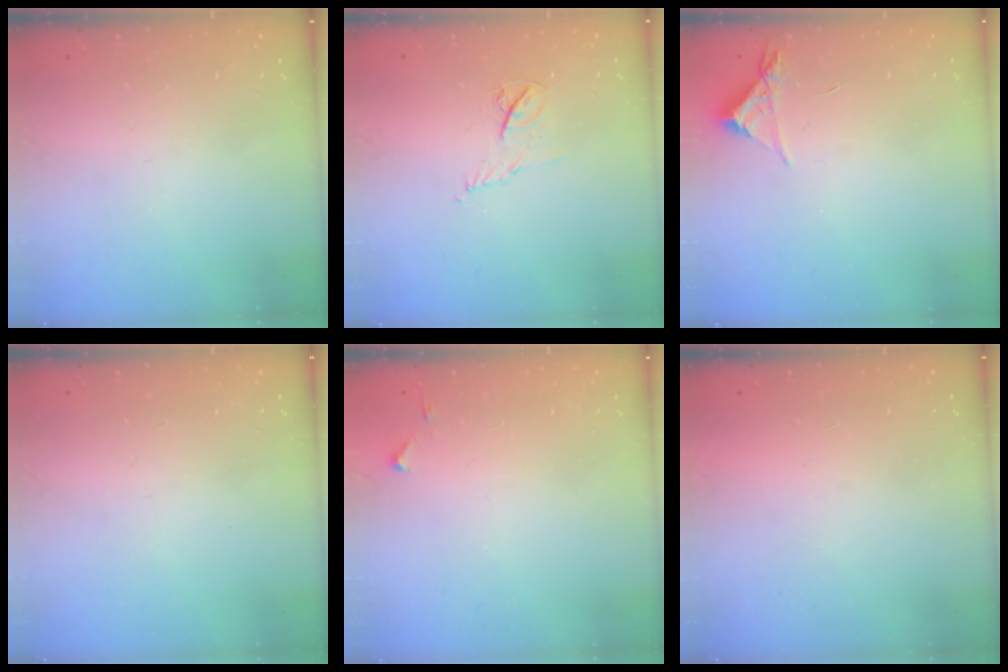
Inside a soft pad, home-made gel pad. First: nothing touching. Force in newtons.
{"total": 4.4, "press": 4.3, "slide": 0.6}
{"total": 3.5, "press": 3.5, "slide": 0.4}
{"total": 0.0}
{"total": 3.1, "press": 3.1, "slide": 0.5}
{"total": 1.5, "press": 1.5, "slide": 0.1}